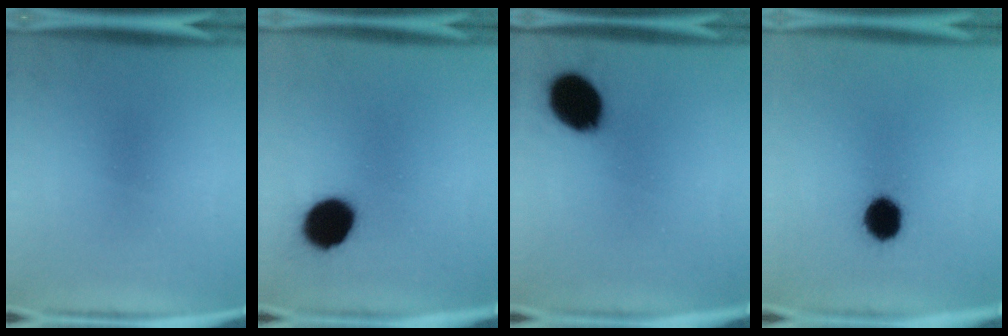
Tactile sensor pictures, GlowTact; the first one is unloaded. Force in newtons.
{"total": 11.7}
{"total": 13.1}
{"total": 8.2}